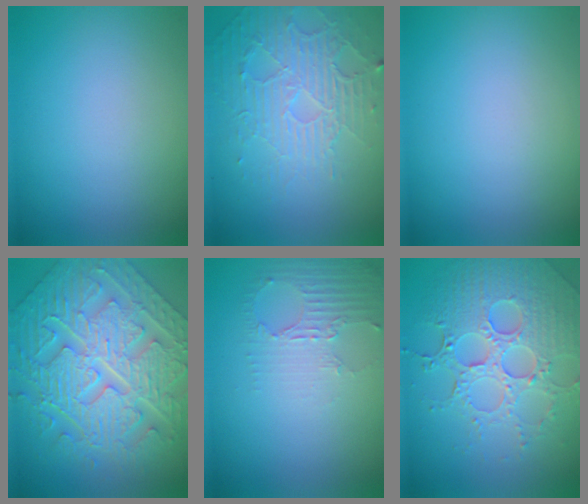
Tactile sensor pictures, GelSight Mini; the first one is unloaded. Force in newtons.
{"total": 5.0, "press": 3.2, "slide": 3.8}
{"total": 0.0}
{"total": 10.8, "press": 8.0, "slide": 7.3}
{"total": 2.5, "press": 1.8, "slide": 1.7}
{"total": 6.9, "press": 5.3, "slide": 4.5}